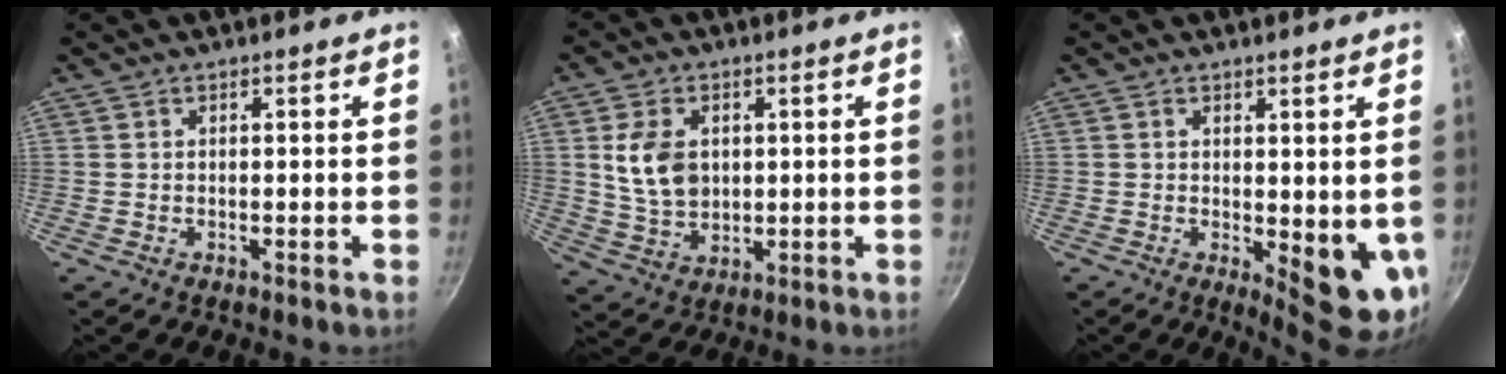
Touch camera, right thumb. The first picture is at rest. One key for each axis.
{"total": 9.2, "fx": 1.6, "fy": 6.6, "fz": 6.2, "tx": -0.101, "ty": -0.010, "tz": 0.035}
{"total": 8.6, "fx": 0.1, "fy": 3.3, "fz": 7.9, "tx": -0.092, "ty": -0.016, "tz": 0.008}